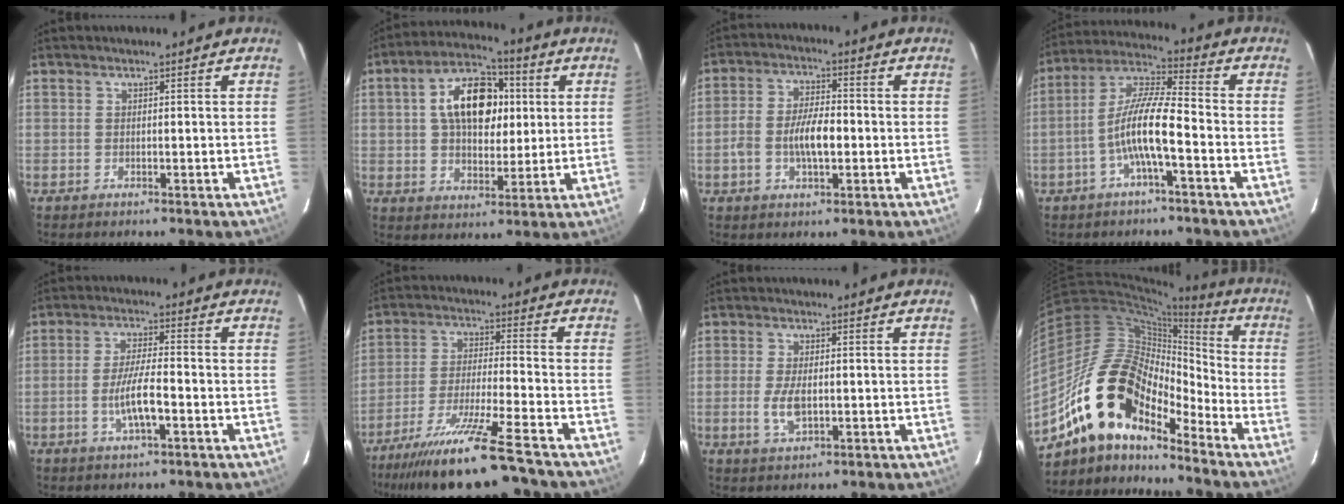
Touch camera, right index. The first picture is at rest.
{"total": 12.8, "force": [2.8, 8.1, 9.5], "torque": [-0.163, 0.036, 0.047]}
{"total": 7.5, "force": [-1.6, 3.3, 6.5], "torque": [-0.129, 0.008, -0.028]}
{"total": 10.1, "force": [-3.7, 1.4, 9.2], "torque": [-0.196, 0.012, -0.074]}
{"total": 6.9, "force": [-2.5, 1.2, 6.3], "torque": [-0.122, -0.002, -0.046]}
{"total": 16.6, "force": [-14.4, -0.8, 8.1], "torque": [-0.166, -0.037, -0.247]}
{"total": 4.8, "force": [-0.9, 2.1, 4.3], "torque": [-0.090, -0.006, -0.015]}
{"total": 17.1, "force": [-13.4, 7.0, 8.1], "torque": [-0.143, 0.003, -0.257]}